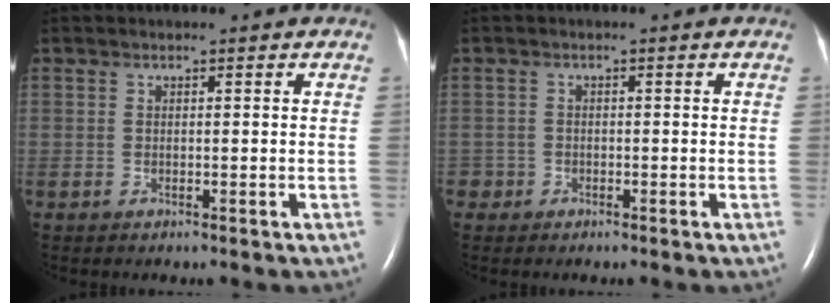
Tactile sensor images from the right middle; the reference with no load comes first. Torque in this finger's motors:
{"motor_torque": [0.00, 0.00, -0.02, -0.02]}